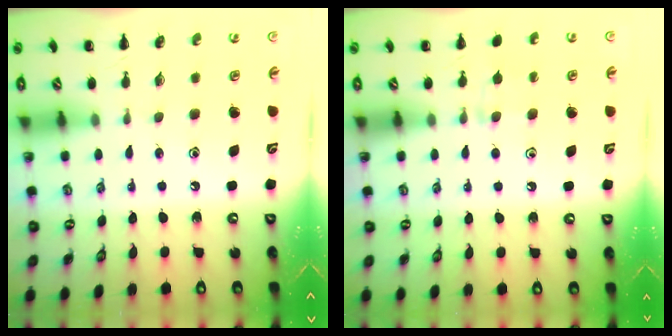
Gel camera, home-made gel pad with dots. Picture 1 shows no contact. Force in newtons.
{"total": 6.7, "press": 6.4, "slide": 1.8}